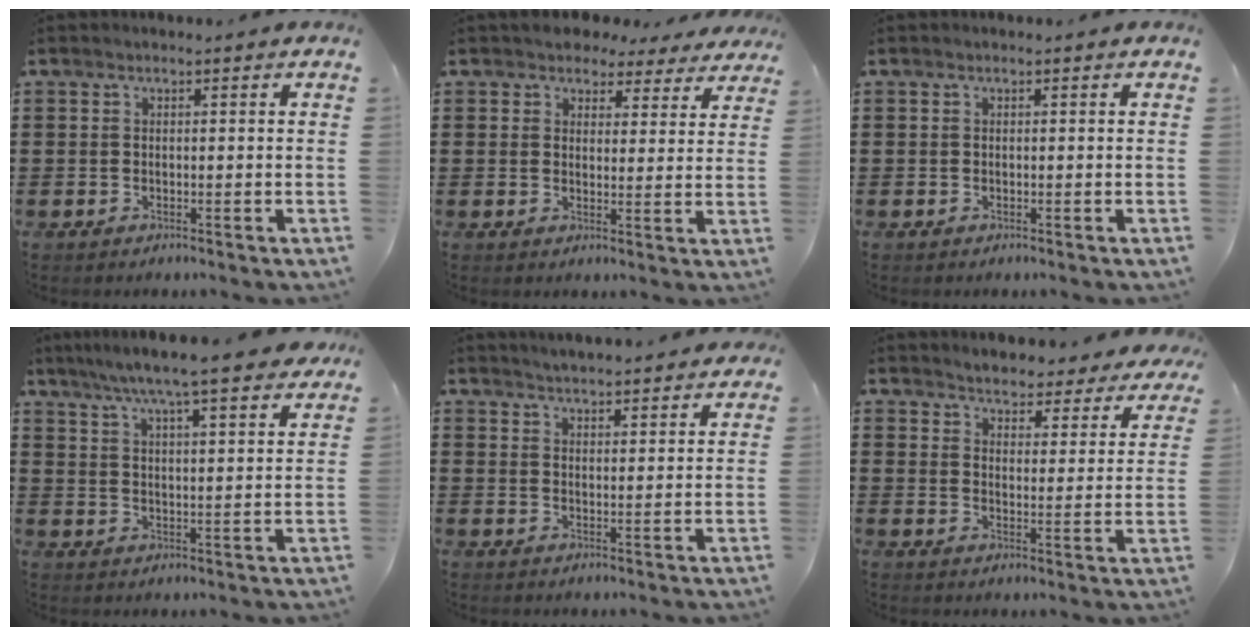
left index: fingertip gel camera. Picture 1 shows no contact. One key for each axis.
{"total": 4.0, "fx": 3.7, "fy": 1.6, "fz": 0.6, "tx": -0.023, "ty": -0.008, "tz": 0.065}
{"total": 0.0}
{"total": 7.2, "fx": 6.2, "fy": -0.1, "fz": 3.6, "tx": -0.093, "ty": -0.025, "tz": 0.106}
{"total": 3.4, "fx": 3.3, "fy": -0.3, "fz": 0.1, "tx": -0.013, "ty": -0.014, "tz": 0.061}
{"total": 4.0, "fx": 4.0, "fy": 0.0, "fz": 0.1, "tx": -0.023, "ty": -0.028, "tz": 0.067}